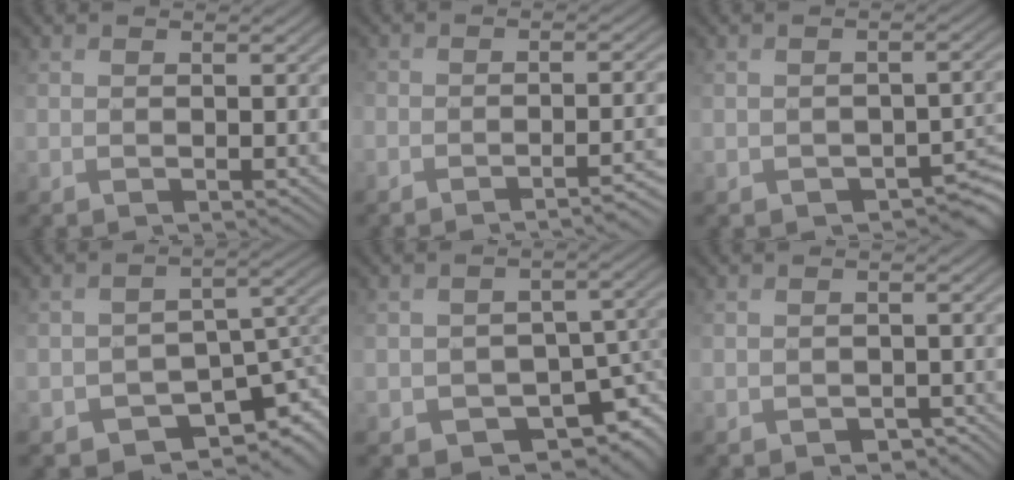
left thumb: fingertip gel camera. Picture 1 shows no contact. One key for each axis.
{"total": 5.3, "fx": -4.2, "fy": 1.5, "fz": 2.9, "tx": -0.021, "ty": 0.001, "tz": -0.039}
{"total": 5.0, "fx": -3.2, "fy": 3.3, "fz": 2.0, "tx": -0.018, "ty": -0.016, "tz": -0.041}
{"total": 9.0, "fx": -4.8, "fy": 6.2, "fz": 4.3, "tx": -0.069, "ty": -0.035, "tz": -0.056}
{"total": 8.4, "fx": -3.7, "fy": 6.2, "fz": 4.2, "tx": -0.062, "ty": -0.019, "tz": -0.042}
{"total": 2.4, "fx": -1.6, "fy": 1.7, "fz": 0.5, "tx": -0.002, "ty": -0.010, "tz": -0.026}